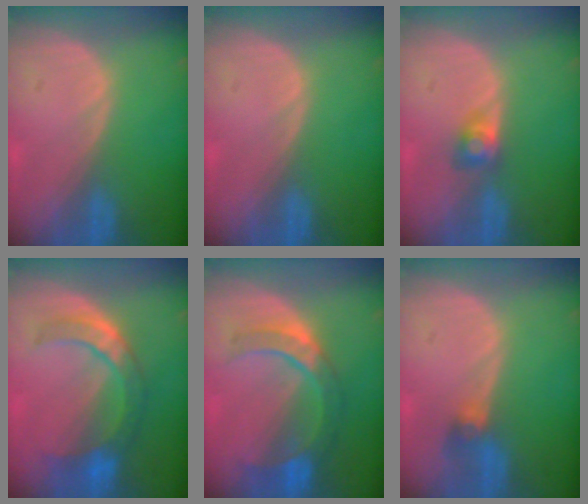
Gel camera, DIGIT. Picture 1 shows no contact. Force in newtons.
{"total": 0.0}
{"total": 2.7, "press": 2.5, "slide": 1.0}
{"total": 7.6, "press": 7.3, "slide": 1.9}
{"total": 7.3, "press": 7.2, "slide": 0.8}
{"total": 2.8, "press": 2.6, "slide": 1.0}